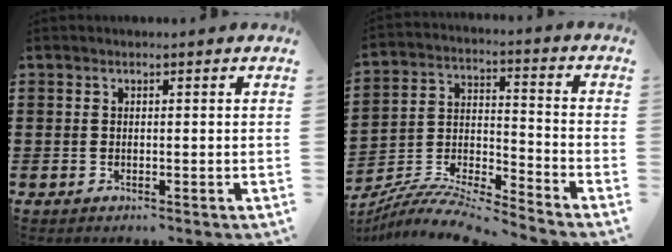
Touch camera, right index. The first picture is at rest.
{"total": 8.0, "force": [-7.7, 0.2, 2.0], "torque": [-0.046, -0.005, -0.158]}